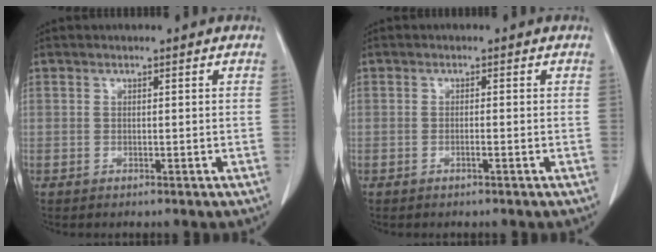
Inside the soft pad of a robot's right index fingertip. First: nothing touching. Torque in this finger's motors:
{"motor_torque": [-0.17, 0.01, -0.01, -0.01]}